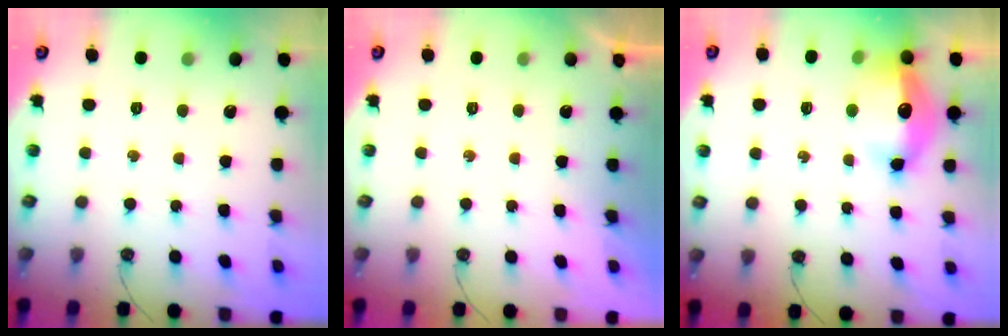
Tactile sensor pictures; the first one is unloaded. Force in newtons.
{"total": 0.0}
{"total": 13.4, "press": 13.3, "slide": 1.5}